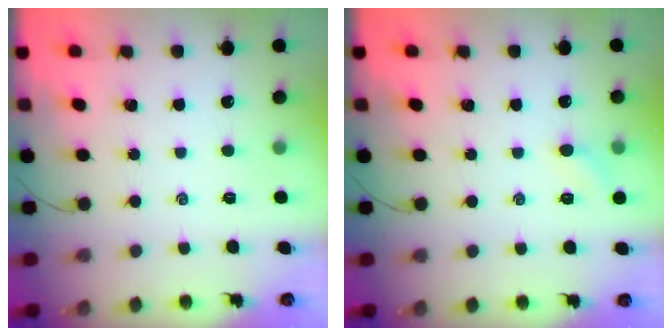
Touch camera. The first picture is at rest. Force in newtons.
{"total": 4.8, "press": 4.6, "slide": 1.5}